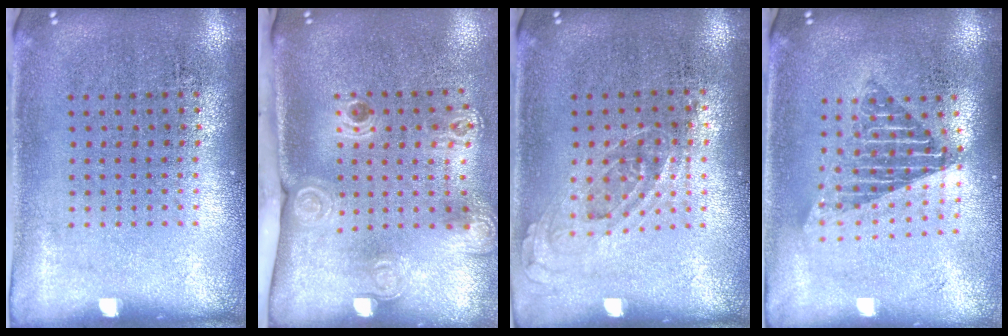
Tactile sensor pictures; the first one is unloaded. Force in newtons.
{"total": 2.3, "press": 1.6, "slide": 1.6}
{"total": 0.8, "press": 0.7, "slide": 0.4}
{"total": 1.7, "press": 1.3, "slide": 1.0}